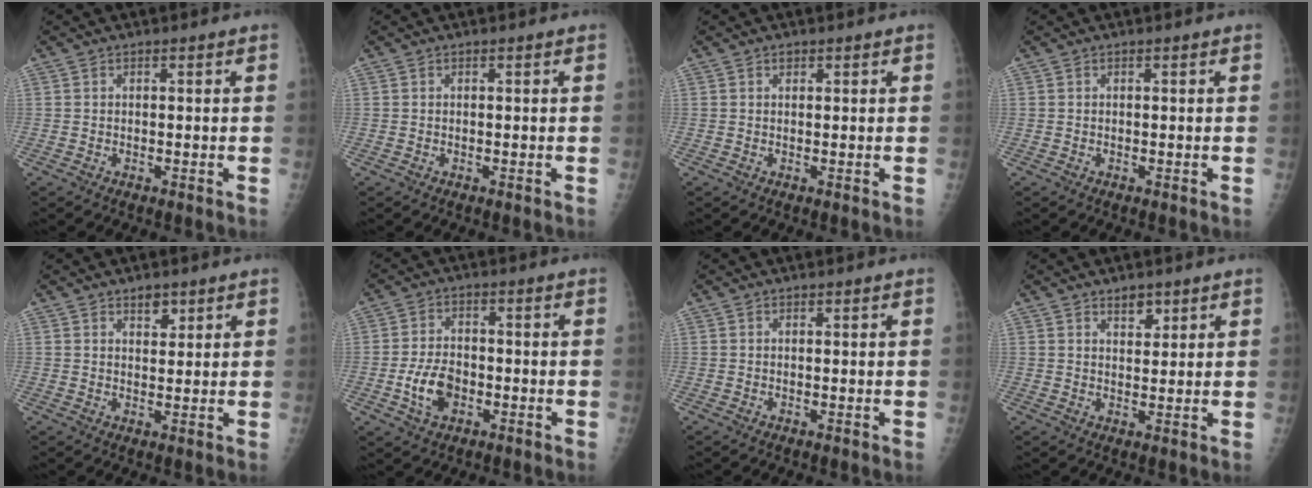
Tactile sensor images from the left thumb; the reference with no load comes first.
{"total": 0.0}
{"total": 0.7, "force": [0.4, 0.5, 0.3], "torque": [0.000, -0.001, 0.005]}
{"total": 0.0}
{"total": 2.8, "force": [1.9, 1.5, 1.4], "torque": [-0.005, -0.011, 0.031]}
{"total": 6.9, "force": [-2.2, 4.5, 4.8], "torque": [-0.080, 0.014, -0.041]}
{"total": 0.0}
{"total": 3.0, "force": [2.1, 1.6, 1.5], "torque": [-0.006, -0.014, 0.036]}